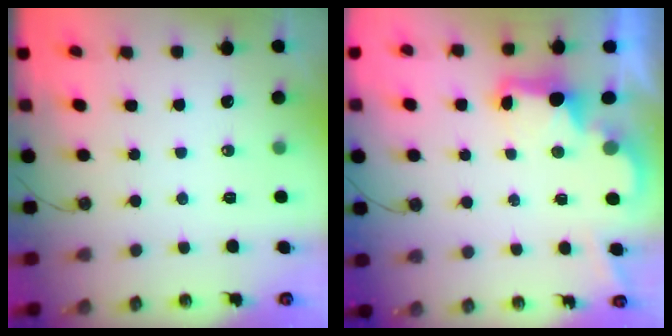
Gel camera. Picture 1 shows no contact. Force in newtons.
{"total": 2.7, "press": 2.7, "slide": 0.6}